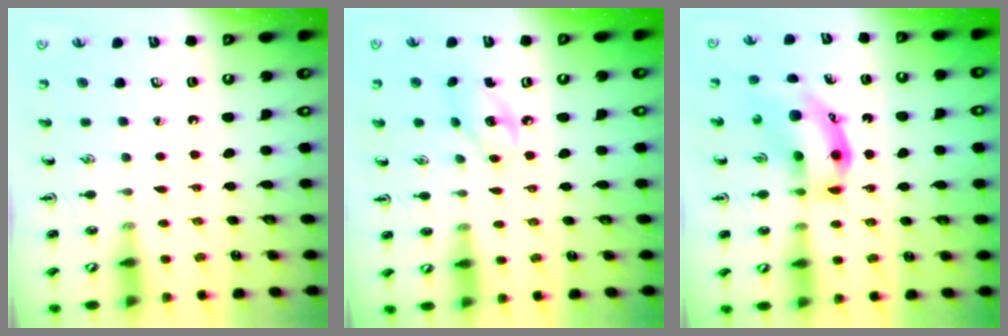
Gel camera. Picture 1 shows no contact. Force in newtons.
{"total": 6.0, "press": 5.9, "slide": 0.9}
{"total": 11.3, "press": 10.9, "slide": 3.1}